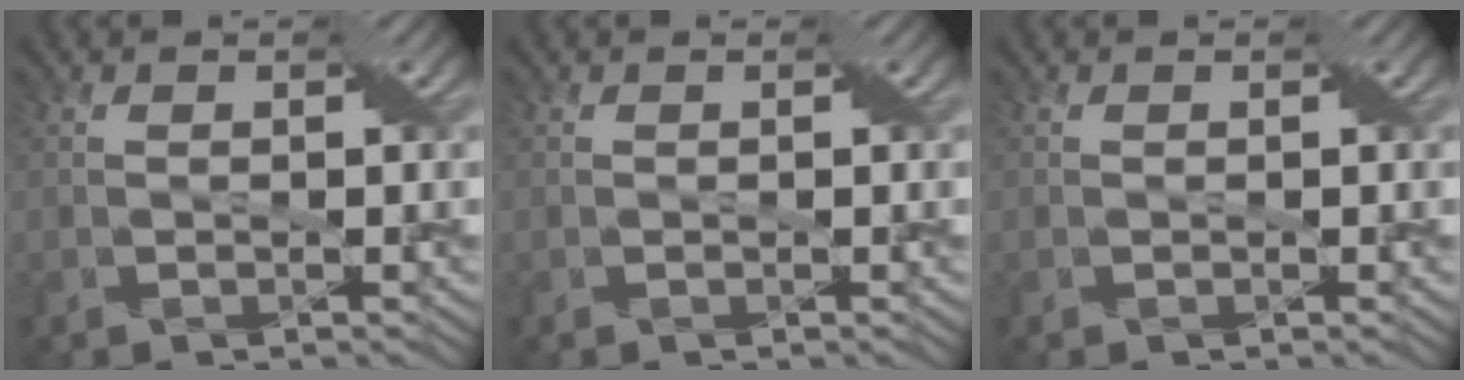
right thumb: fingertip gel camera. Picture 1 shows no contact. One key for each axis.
{"total": 0.0}
{"total": 0.0}